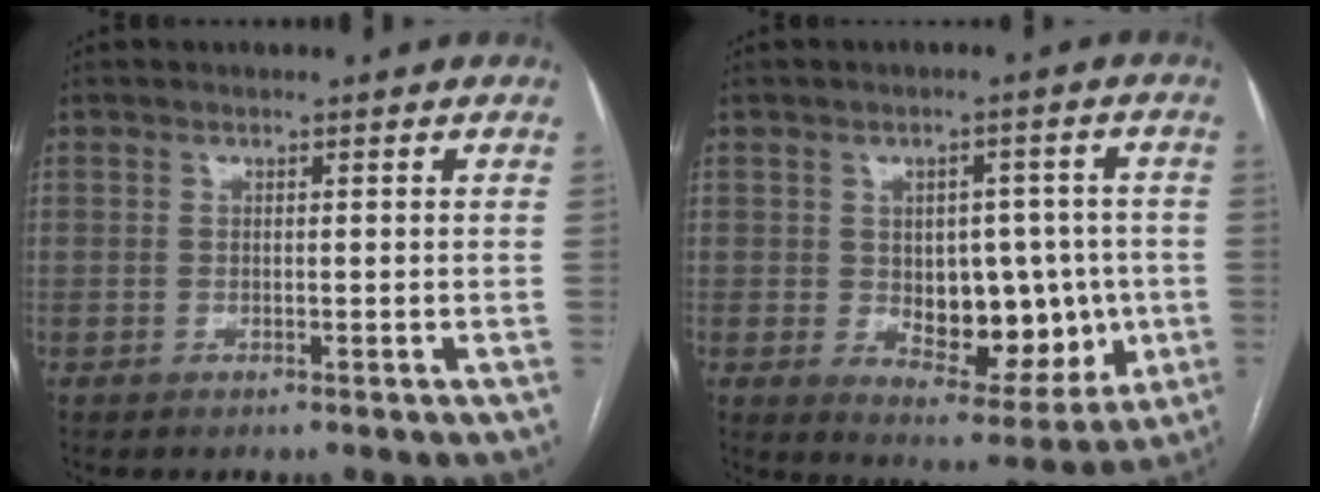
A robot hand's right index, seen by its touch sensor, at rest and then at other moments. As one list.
[{"total": 12.6, "force": [-1.1, 7.1, 10.3], "torque": [-0.130, 0.010, 0.004]}]